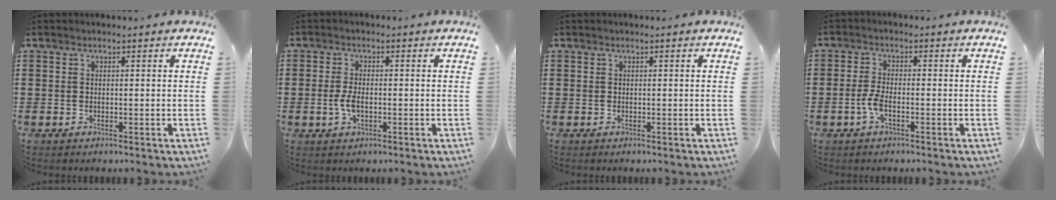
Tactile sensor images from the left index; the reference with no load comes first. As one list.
[{"total": 3.3, "force": [-0.6, 1.4, 2.9], "torque": [-0.067, -0.001, -0.015]}, {"total": 0.0}, {"total": 3.1, "force": [-1.2, 0.9, 2.8], "torque": [-0.076, -0.007, -0.030]}]